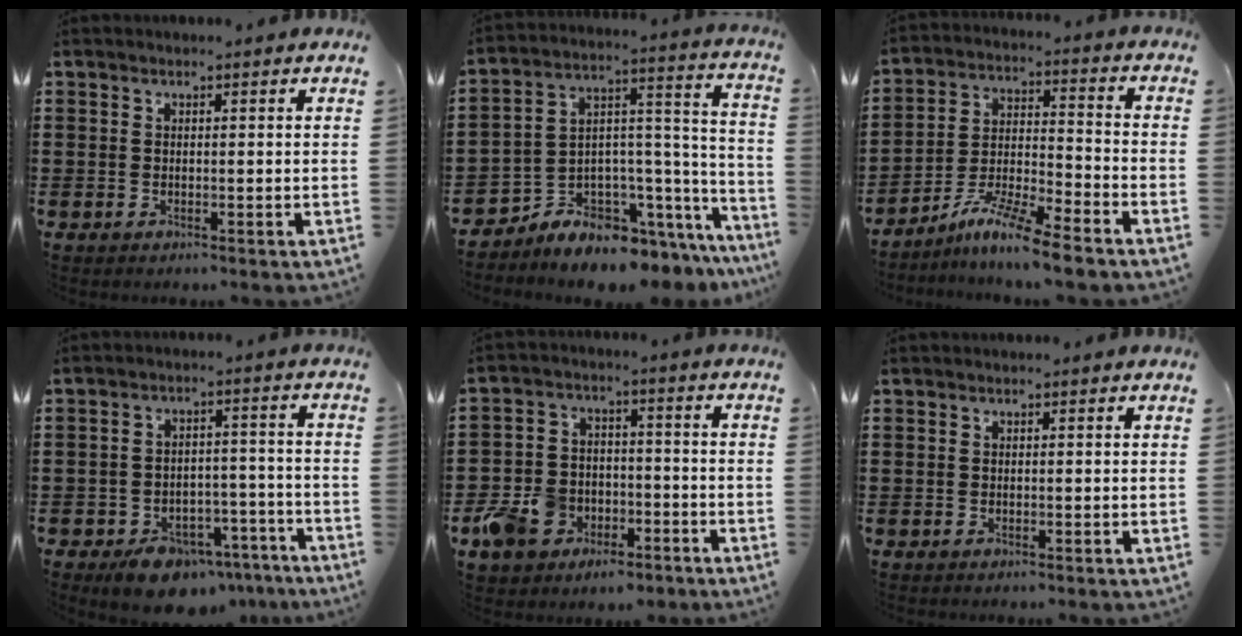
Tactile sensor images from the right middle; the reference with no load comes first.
{"total": 5.6, "force": [-5.2, 2.1, 0.3], "torque": [-0.015, -0.015, -0.100]}
{"total": 9.1, "force": [-7.8, 0.0, 4.7], "torque": [-0.098, -0.002, -0.151]}
{"total": 7.0, "force": [-5.8, 3.2, 2.4], "torque": [-0.035, 0.029, -0.102]}
{"total": 8.0, "force": [-4.8, 5.9, 2.4], "torque": [-0.079, 0.025, -0.093]}
{"total": 0.0}